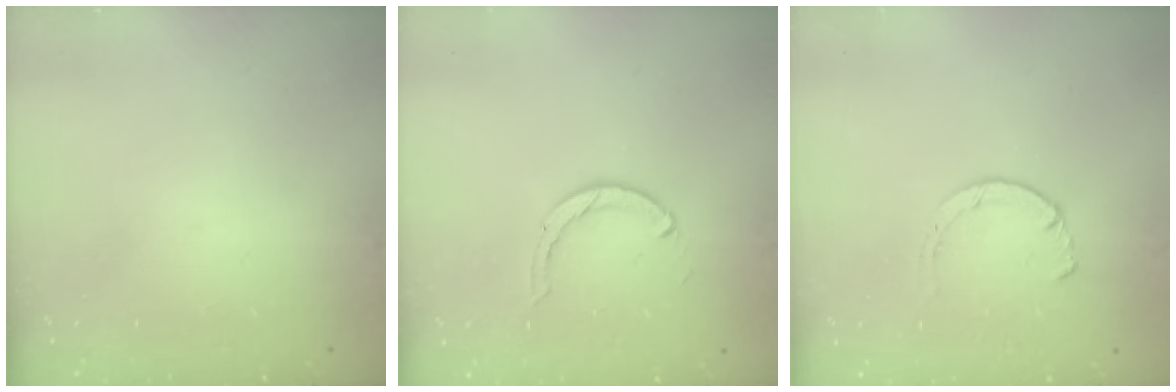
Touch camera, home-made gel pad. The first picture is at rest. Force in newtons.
{"total": 2.2, "press": 2.2, "slide": 0.3}
{"total": 1.5, "press": 1.5, "slide": 0.3}